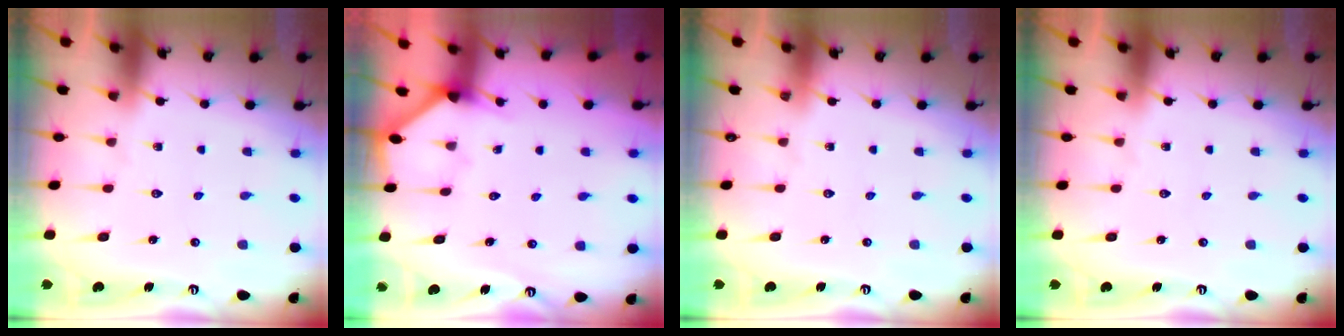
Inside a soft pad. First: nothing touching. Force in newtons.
{"total": 2.6, "press": 2.6, "slide": 0.3}
{"total": 0.0}
{"total": 0.0}